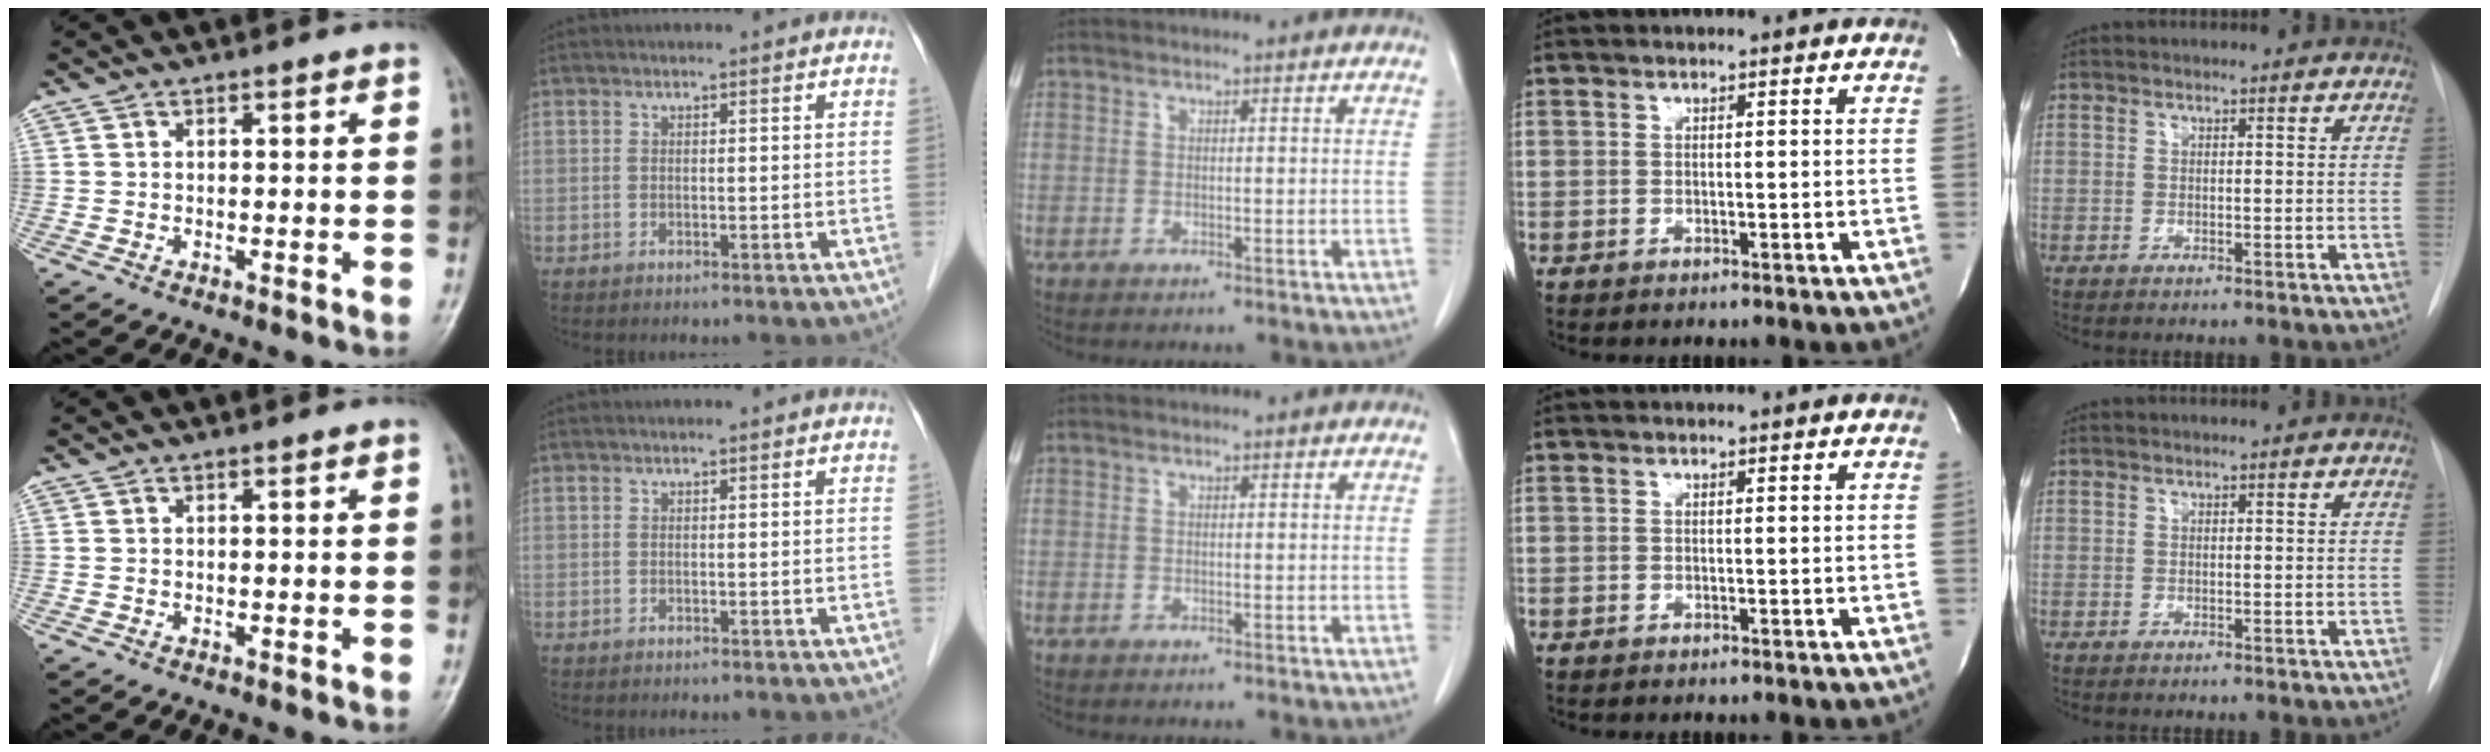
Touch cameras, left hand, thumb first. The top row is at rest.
{}